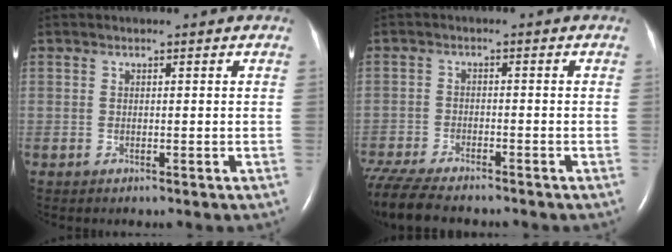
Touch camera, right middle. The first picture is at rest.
{"total": 11.9, "force": [-10.1, 2.6, 5.7], "torque": [-0.116, -0.021, -0.165]}